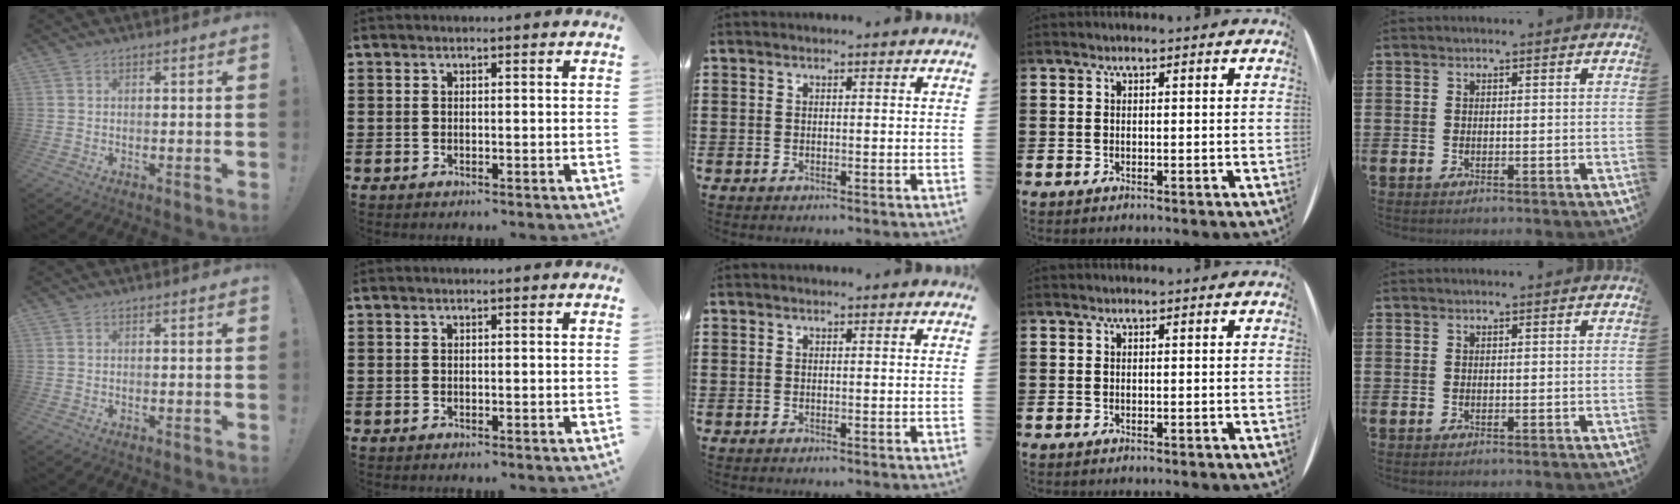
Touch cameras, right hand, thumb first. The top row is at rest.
{}